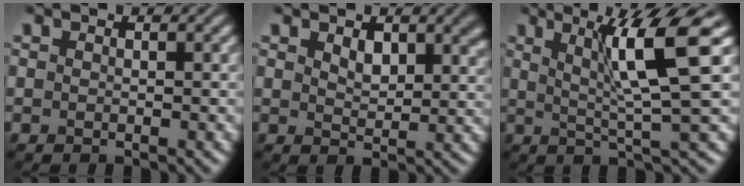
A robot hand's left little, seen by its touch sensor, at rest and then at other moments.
{"total": 3.1, "force": [1.6, 1.7, 2.0], "torque": [-0.034, -0.003, 0.031]}
{"total": 7.5, "force": [2.4, 0.9, 7.1], "torque": [-0.111, 0.006, 0.040]}